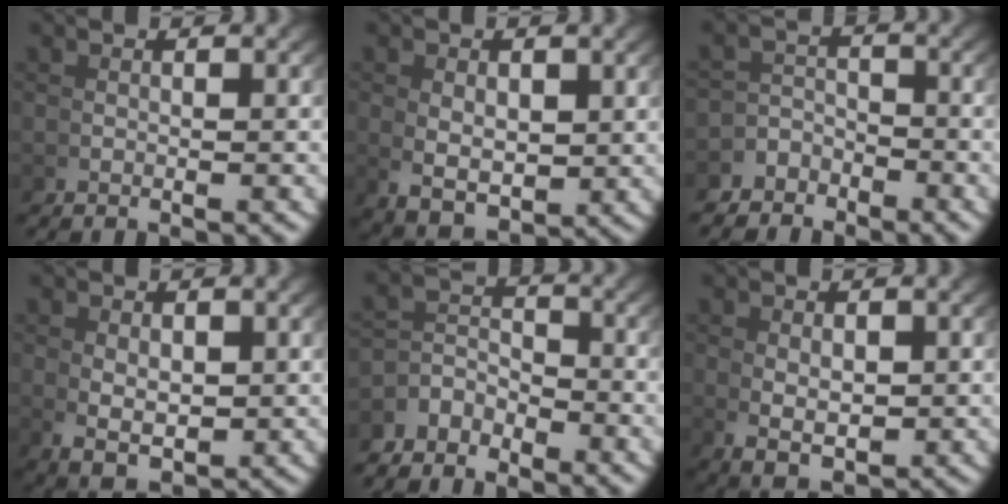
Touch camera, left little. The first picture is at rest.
{"total": 4.2, "force": [-0.8, 2.6, 3.2], "torque": [-0.069, -0.035, 0.012]}
{"total": 3.2, "force": [-2.5, 2.0, 0.4], "torque": [0.005, -0.009, -0.047]}
{"total": 4.0, "force": [-0.6, 2.3, 3.2], "torque": [-0.068, -0.034, 0.014]}
{"total": 3.2, "force": [-1.5, 2.4, 1.5], "torque": [-0.021, -0.011, -0.029]}
{"total": 3.5, "force": [-0.5, 2.0, 2.9], "torque": [-0.061, -0.031, 0.016]}